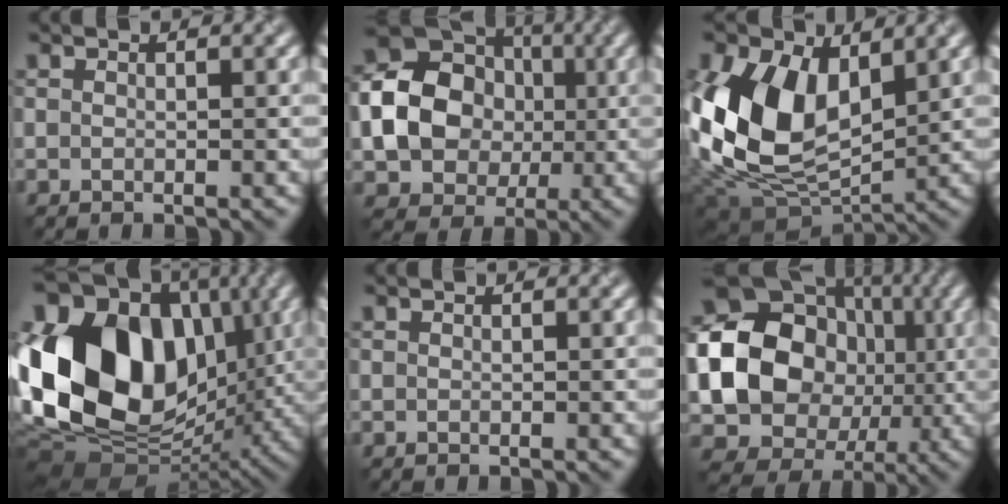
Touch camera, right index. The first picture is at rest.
{"total": 10.9, "force": [-0.3, 9.3, 5.7], "torque": [-0.099, 0.010, -0.026]}
{"total": 12.2, "force": [2.4, 7.8, 9.1], "torque": [-0.206, -0.002, 0.033]}
{"total": 18.8, "force": [2.7, 13.9, 12.3], "torque": [-0.254, 0.016, 0.041]}
{"total": 0.0}
{"total": 16.6, "force": [0.2, 14.6, 8.0], "torque": [-0.148, -0.004, -0.019]}